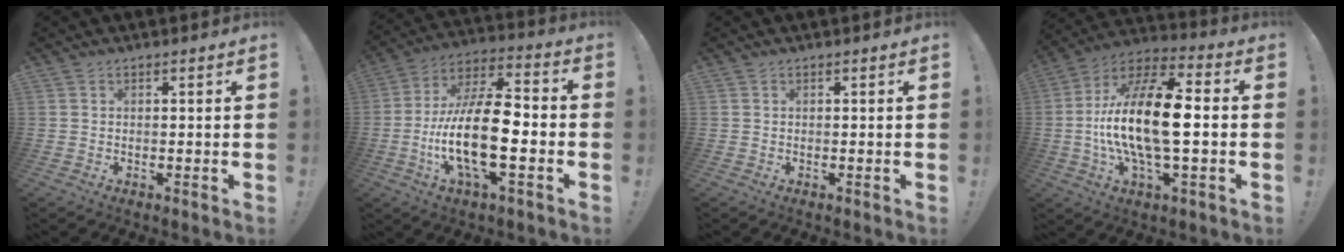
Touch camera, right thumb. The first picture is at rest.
{"total": 21.0, "force": [-4.6, 7.8, 19.0], "torque": [-0.380, 0.013, -0.077]}
{"total": 0.0}
{"total": 20.9, "force": [-1.8, 7.9, 19.3], "torque": [-0.370, 0.003, -0.035]}